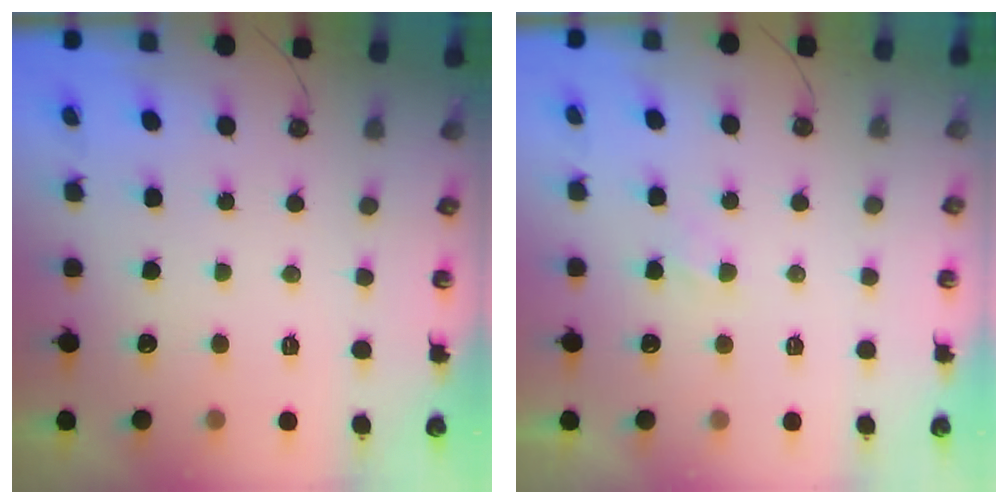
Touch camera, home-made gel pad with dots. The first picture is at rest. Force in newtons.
{"total": 3.2, "press": 3.1, "slide": 0.4}